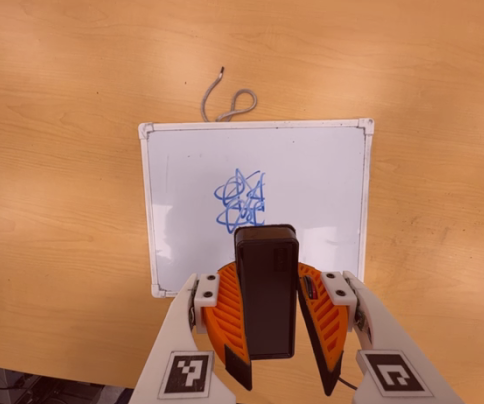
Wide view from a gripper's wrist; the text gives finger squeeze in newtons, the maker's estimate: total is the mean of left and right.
{"total": 8.9, "left": 8.8, "right": 8.9}